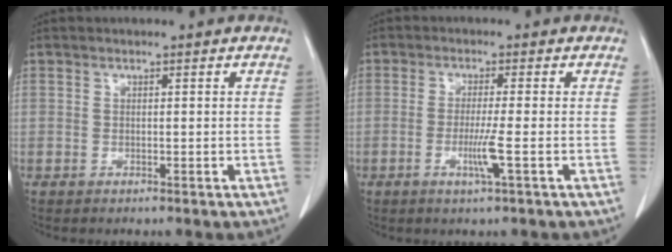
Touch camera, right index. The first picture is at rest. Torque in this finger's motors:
{"motor_torque": [-0.02, 0.17, 0.09, 0.02]}